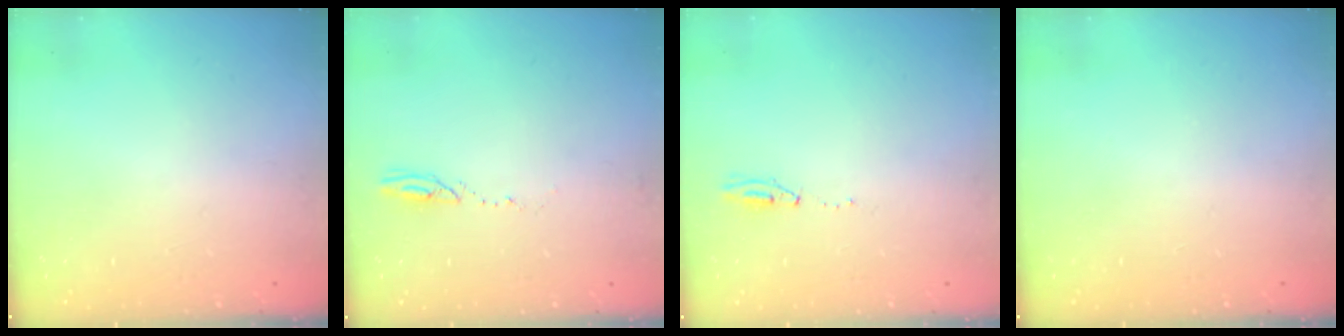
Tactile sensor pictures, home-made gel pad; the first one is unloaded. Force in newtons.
{"total": 2.6, "press": 2.6, "slide": 0.3}
{"total": 5.0, "press": 3.7, "slide": 3.3}
{"total": 0.0}